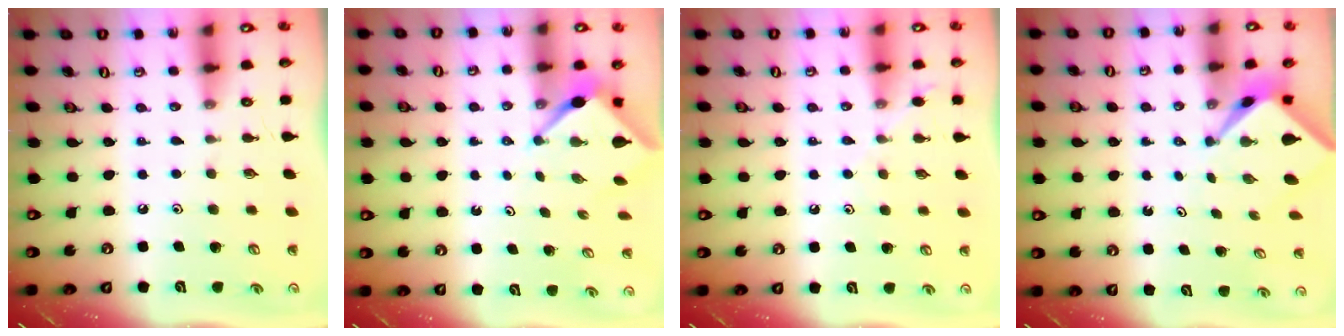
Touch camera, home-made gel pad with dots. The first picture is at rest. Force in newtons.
{"total": 3.1, "press": 3.1, "slide": 0.2}
{"total": 6.0, "press": 5.9, "slide": 0.9}
{"total": 2.4, "press": 2.4, "slide": 0.2}